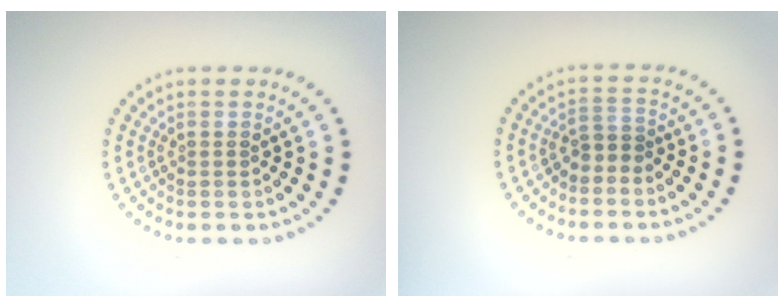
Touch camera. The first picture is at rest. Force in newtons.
{"total": 1.5, "press": 1.0, "slide": 1.1}